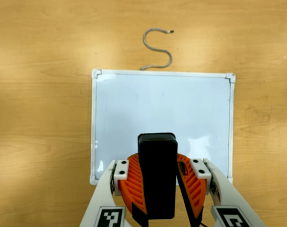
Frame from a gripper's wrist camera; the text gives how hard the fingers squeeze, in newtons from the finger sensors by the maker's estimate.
{"total": 12.2, "left": 11.4, "right": 12.9}